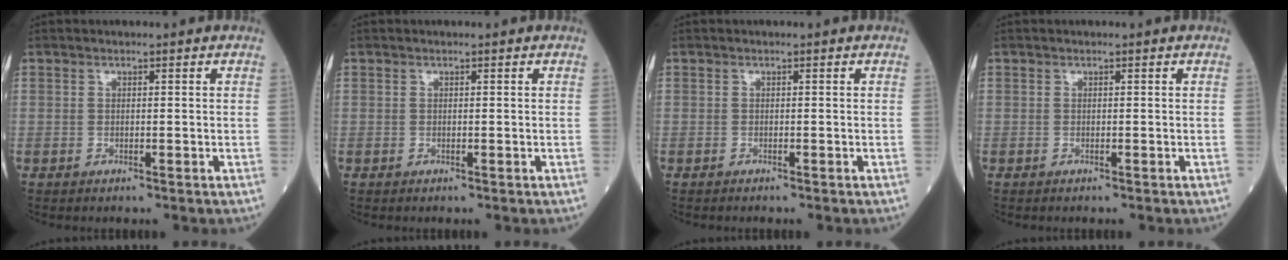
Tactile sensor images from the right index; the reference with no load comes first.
{"total": 0.0}
{"total": 0.8, "force": [-0.8, 0.0, 0.3], "torque": [-0.002, -0.001, -0.011]}
{"total": 0.0}